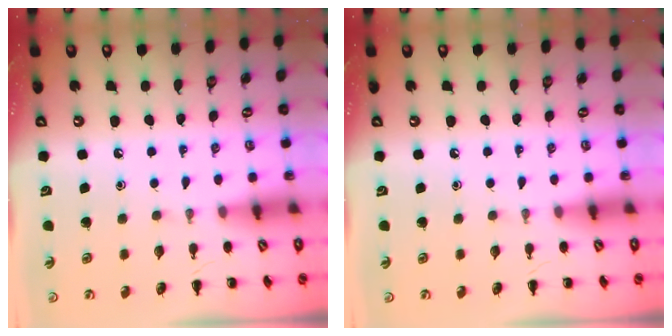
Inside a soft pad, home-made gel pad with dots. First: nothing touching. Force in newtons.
{"total": 0.0}